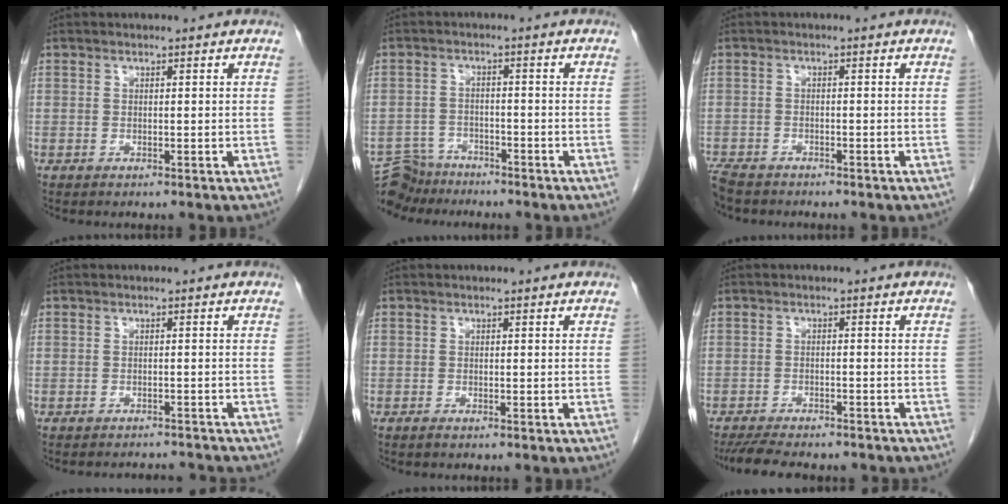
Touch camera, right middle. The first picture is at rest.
{"total": 5.7, "force": [-5.3, 2.0, -0.6], "torque": [0.014, 0.001, -0.095]}
{"total": 5.2, "force": [-4.5, 1.8, 1.9], "torque": [-0.035, -0.012, -0.078]}
{"total": 5.2, "force": [-5.2, 0.4, 0.4], "torque": [-0.003, 0.005, -0.063]}
{"total": 0.6, "force": [-0.5, 0.0, 0.4], "torque": [-0.009, -0.001, -0.009]}
{"total": 10.5, "force": [-9.3, 2.4, 4.4], "torque": [-0.073, -0.011, -0.131]}